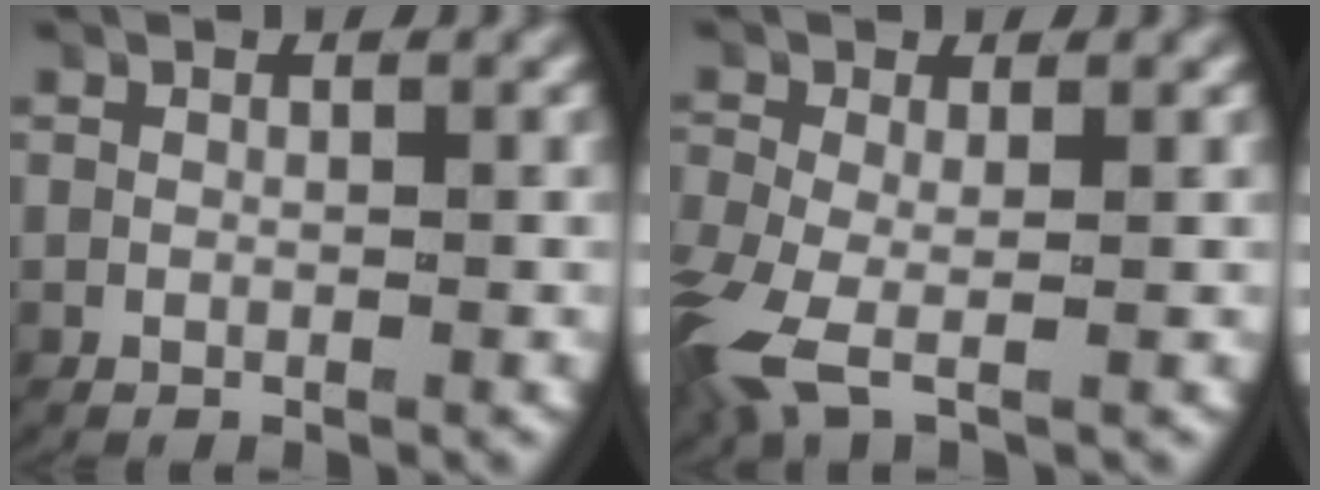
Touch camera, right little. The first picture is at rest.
{"total": 3.4, "force": [-1.3, 2.0, 2.5], "torque": [-0.096, -0.029, -0.012]}